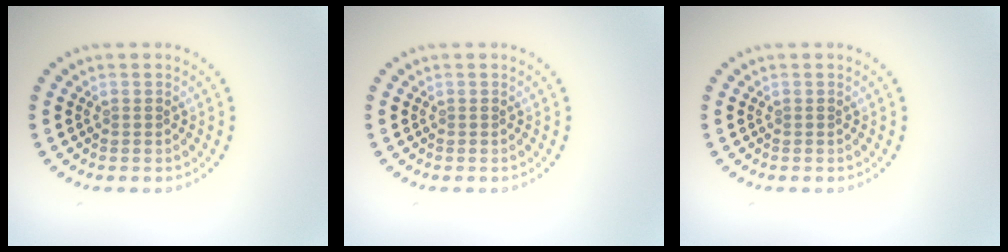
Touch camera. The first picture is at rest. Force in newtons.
{"total": 0.0}
{"total": 0.0}